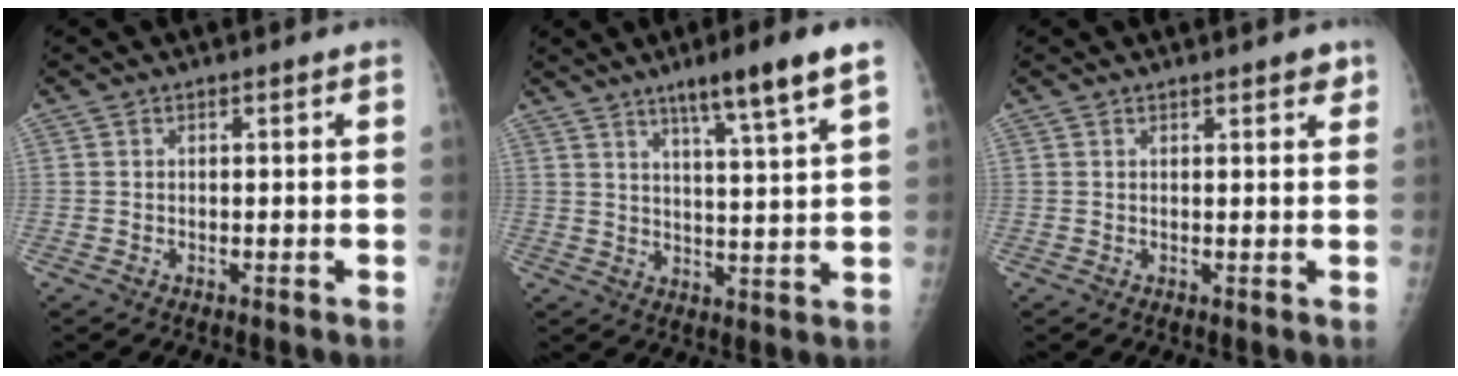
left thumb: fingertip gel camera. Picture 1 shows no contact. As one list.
[{"total": 10.2, "force": [6.4, -0.1, 8.0], "torque": [-0.125, -0.031, 0.100]}, {"total": 2.0, "force": [1.4, 0.7, 1.3], "torque": [-0.008, -0.005, 0.014]}]